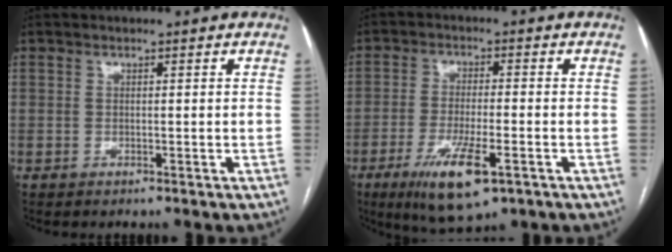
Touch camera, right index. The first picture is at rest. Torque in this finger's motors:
{"motor_torque": [1.33, -0.81, 0.44, 0.17]}